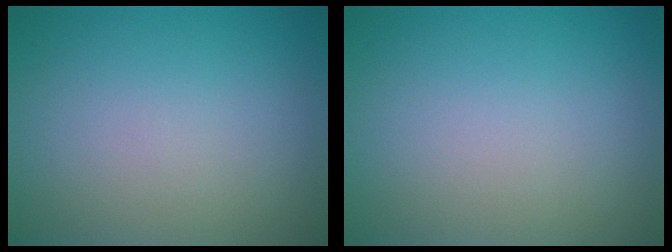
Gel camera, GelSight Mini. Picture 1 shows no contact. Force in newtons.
{"total": 0.0}